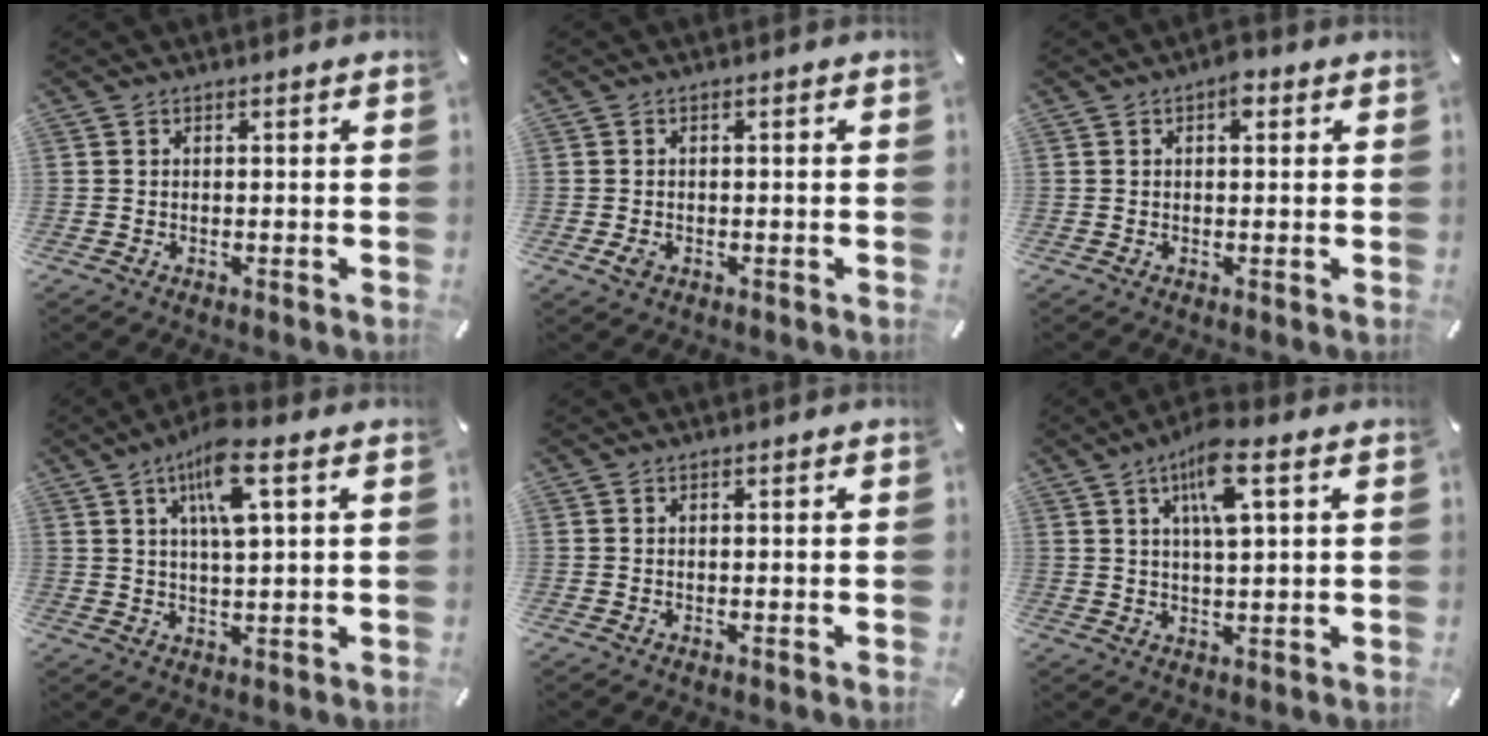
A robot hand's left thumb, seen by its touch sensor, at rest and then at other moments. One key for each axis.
{"total": 1.8, "fx": -0.7, "fy": 1.2, "fz": 1.1, "tx": -0.033, "ty": -0.001, "tz": -0.017}
{"total": 2.8, "fx": 0.9, "fy": 1.6, "fz": 2.2, "tx": -0.023, "ty": -0.001, "tz": 0.009}
{"total": 9.4, "fx": 4.2, "fy": 2.1, "fz": 8.1, "tx": -0.150, "ty": 0.000, "tz": 0.068}
{"total": 0.0}
{"total": 8.7, "fx": 3.8, "fy": 2.1, "fz": 7.5, "tx": -0.137, "ty": 0.001, "tz": 0.061}